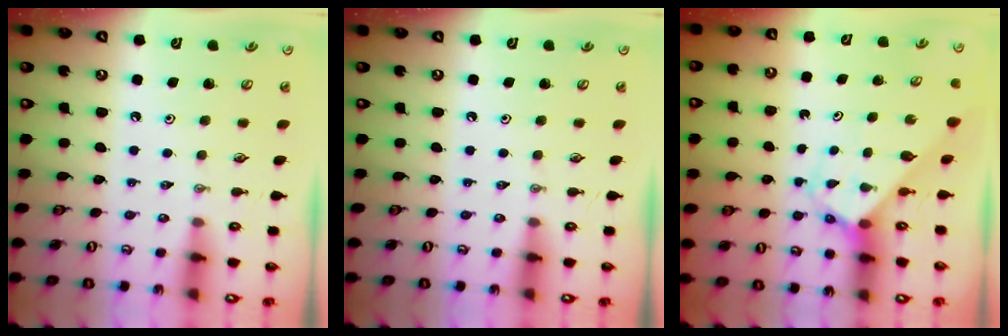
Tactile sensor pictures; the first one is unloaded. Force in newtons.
{"total": 0.0}
{"total": 2.9, "press": 2.9, "slide": 0.1}